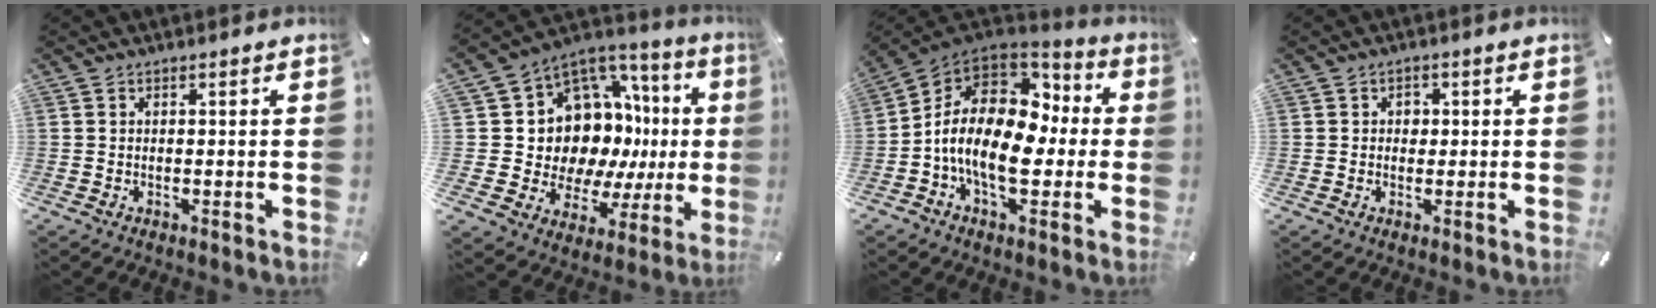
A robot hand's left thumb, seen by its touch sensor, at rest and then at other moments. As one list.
[{"total": 15.1, "force": [3.5, 12.1, 8.3], "torque": [-0.124, -0.070, 0.084]}, {"total": 16.7, "force": [-2.9, 10.5, 12.7], "torque": [-0.247, 0.006, -0.051]}, {"total": 2.0, "force": [0.0, 1.8, 0.9], "torque": [-0.004, 0.000, -0.008]}]